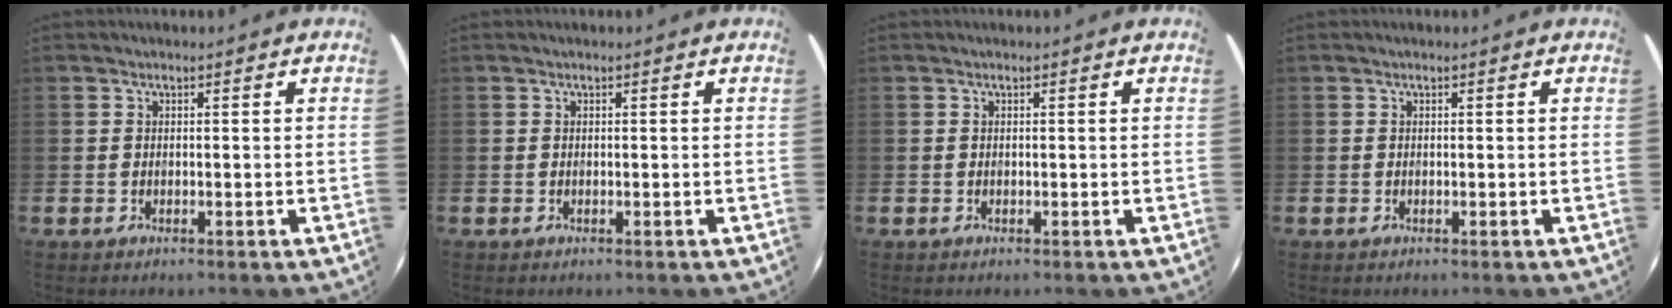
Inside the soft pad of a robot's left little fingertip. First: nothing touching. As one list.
[{"total": 0.0}, {"total": 0.0}, {"total": 0.0}]